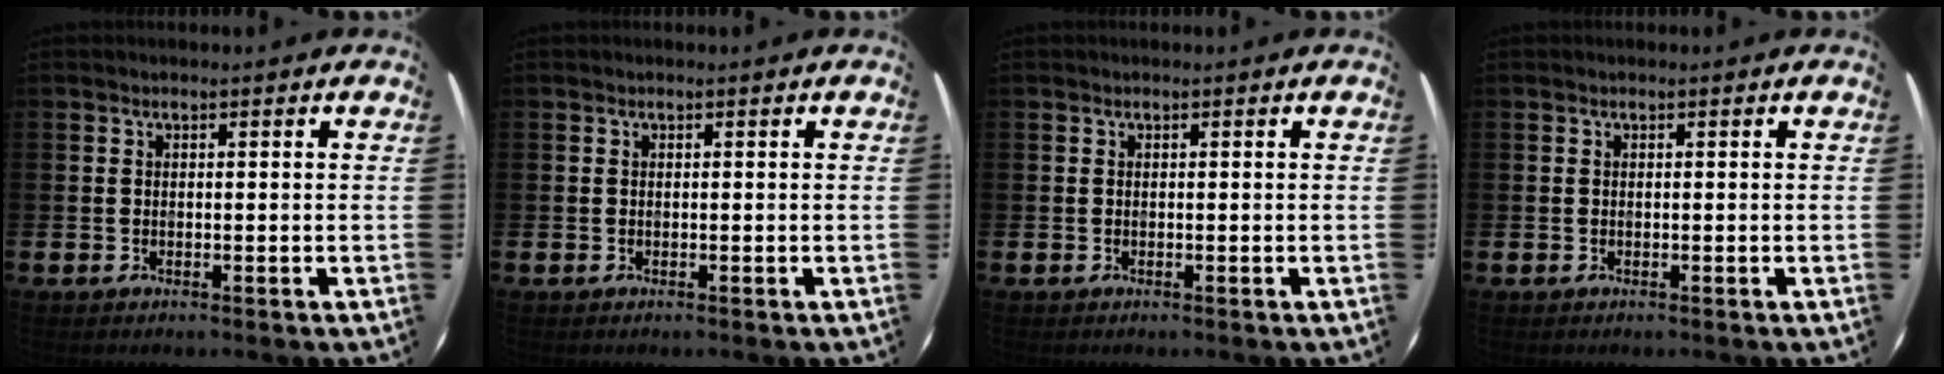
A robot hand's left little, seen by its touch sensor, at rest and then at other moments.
{"total": 0.0}
{"total": 0.0}
{"total": 0.0}